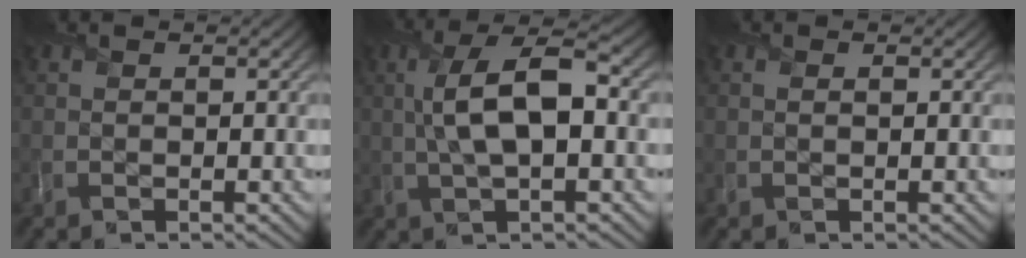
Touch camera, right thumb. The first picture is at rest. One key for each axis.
{"total": 8.5, "fx": 0.5, "fy": 3.2, "fz": 7.9, "tx": -0.161, "ty": 0.014, "tz": 0.004}
{"total": 0.0}